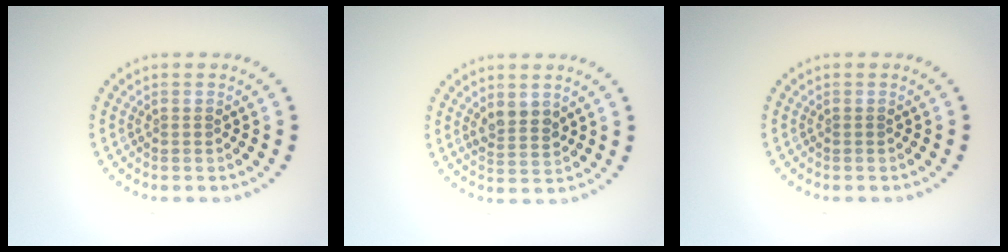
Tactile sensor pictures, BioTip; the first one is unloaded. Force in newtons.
{"total": 2.2, "press": 2.0, "slide": 0.8}
{"total": 0.0}